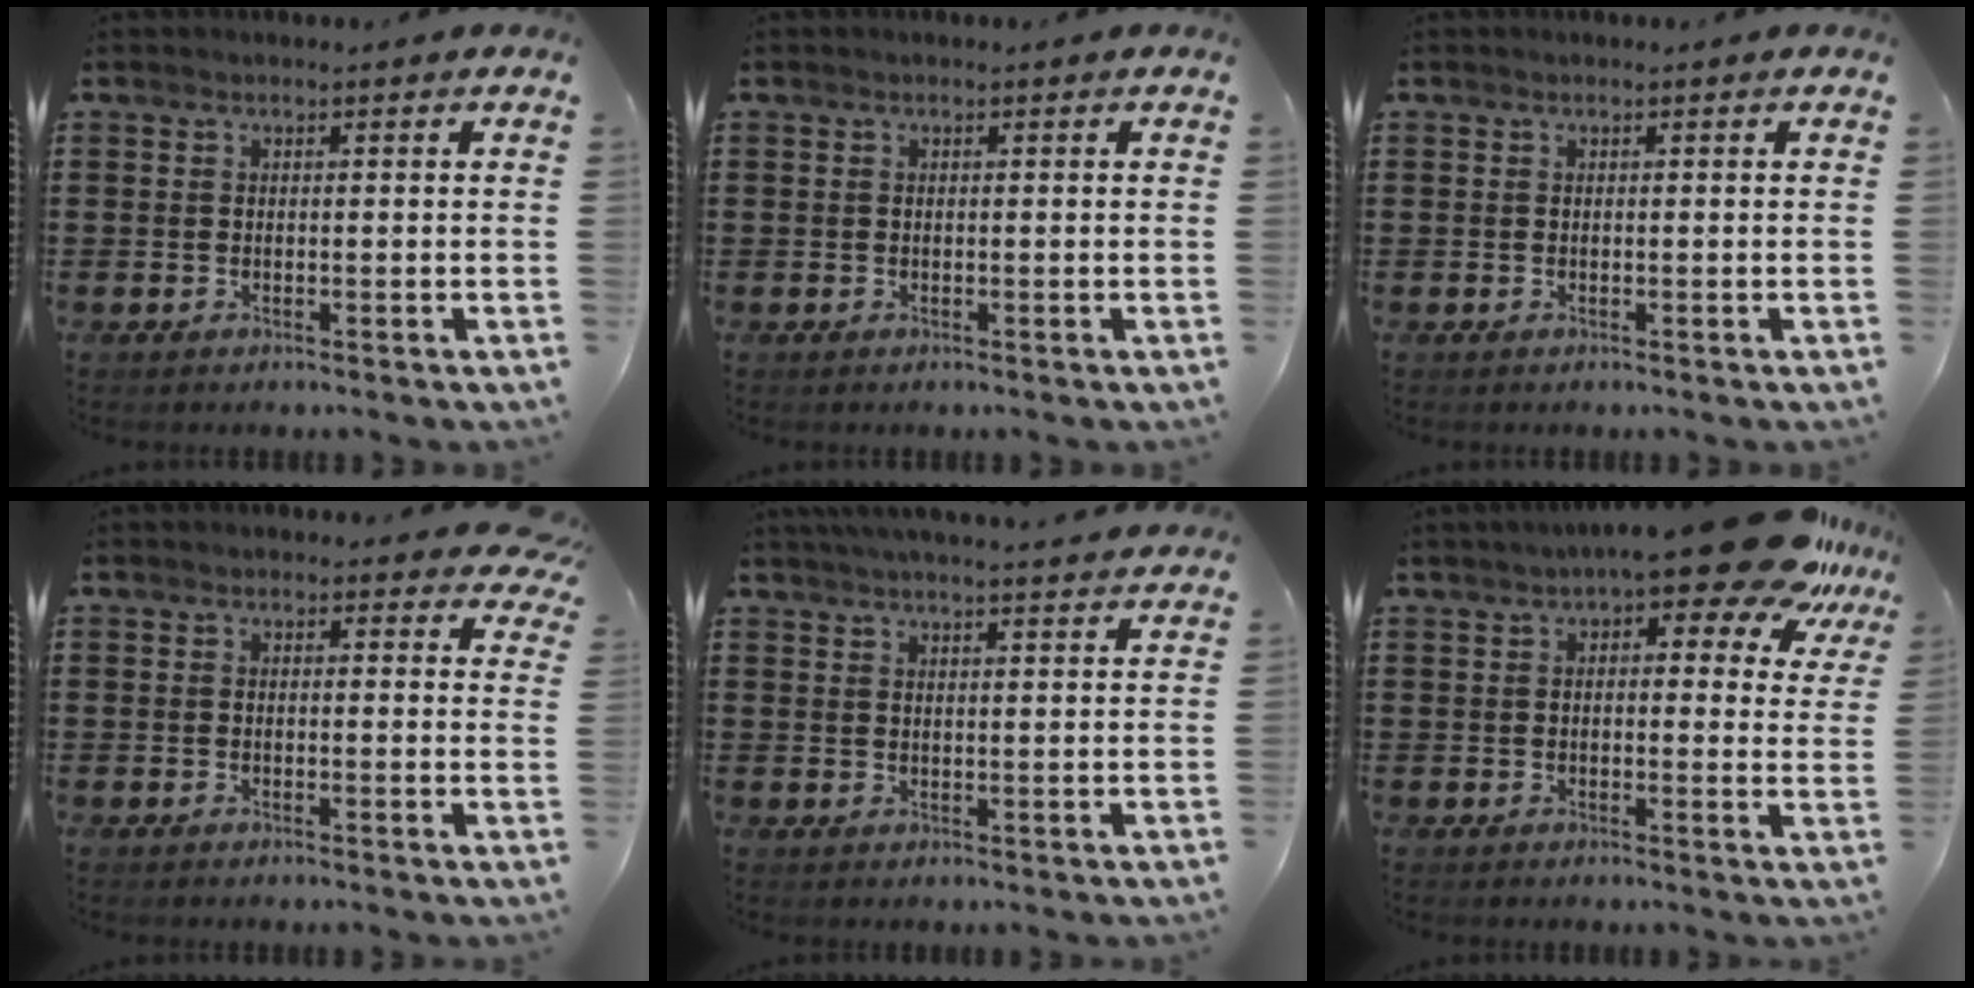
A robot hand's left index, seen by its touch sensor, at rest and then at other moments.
{"total": 0.0}
{"total": 0.0}
{"total": 2.0, "force": [1.8, 0.6, 0.7], "torque": [-0.003, -0.004, 0.031]}
{"total": 3.4, "force": [3.3, -0.5, 0.7], "torque": [-0.024, -0.012, 0.058]}
{"total": 10.9, "force": [7.8, 2.0, 7.3], "torque": [-0.106, -0.034, 0.130]}